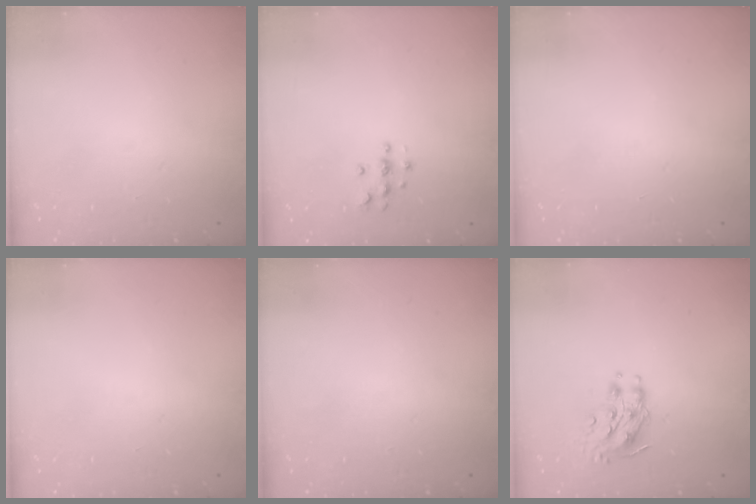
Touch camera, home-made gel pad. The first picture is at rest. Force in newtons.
{"total": 4.2, "press": 4.2, "slide": 0.5}
{"total": 0.0}
{"total": 0.0}
{"total": 0.0}
{"total": 8.9, "press": 8.9, "slide": 0.7}